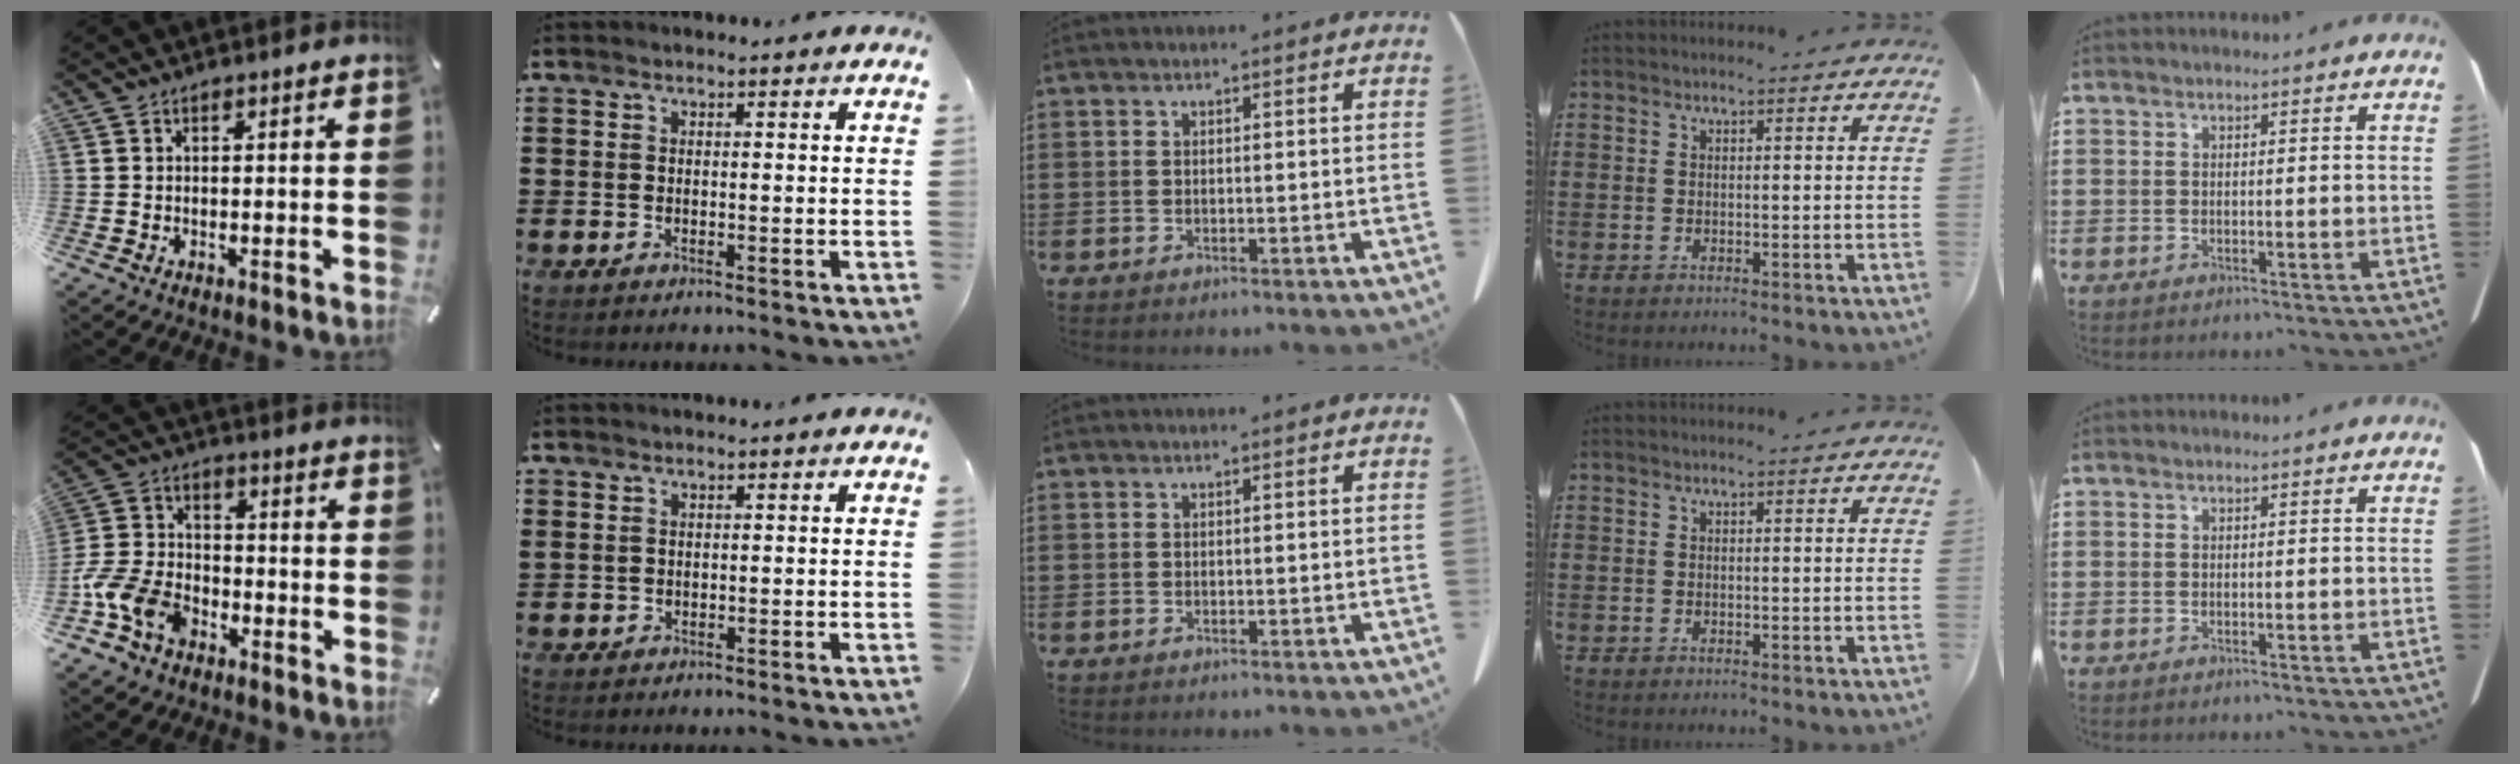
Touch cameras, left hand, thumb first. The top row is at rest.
{"thumb": {"total": 11.9, "force": [-6.8, 8.1, 5.4], "torque": [-0.118, 0.040, -0.126]}, "index": {"total": 0.9, "force": [0.7, 0.5, 0.1], "torque": [-0.005, 0.003, 0.013]}}